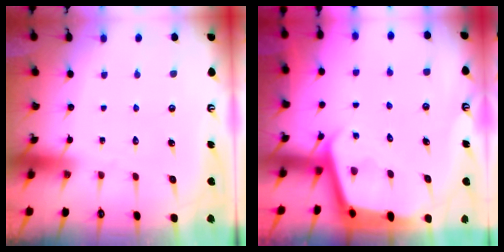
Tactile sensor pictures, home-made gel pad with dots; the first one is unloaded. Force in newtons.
{"total": 3.4, "press": 3.4, "slide": 0.3}